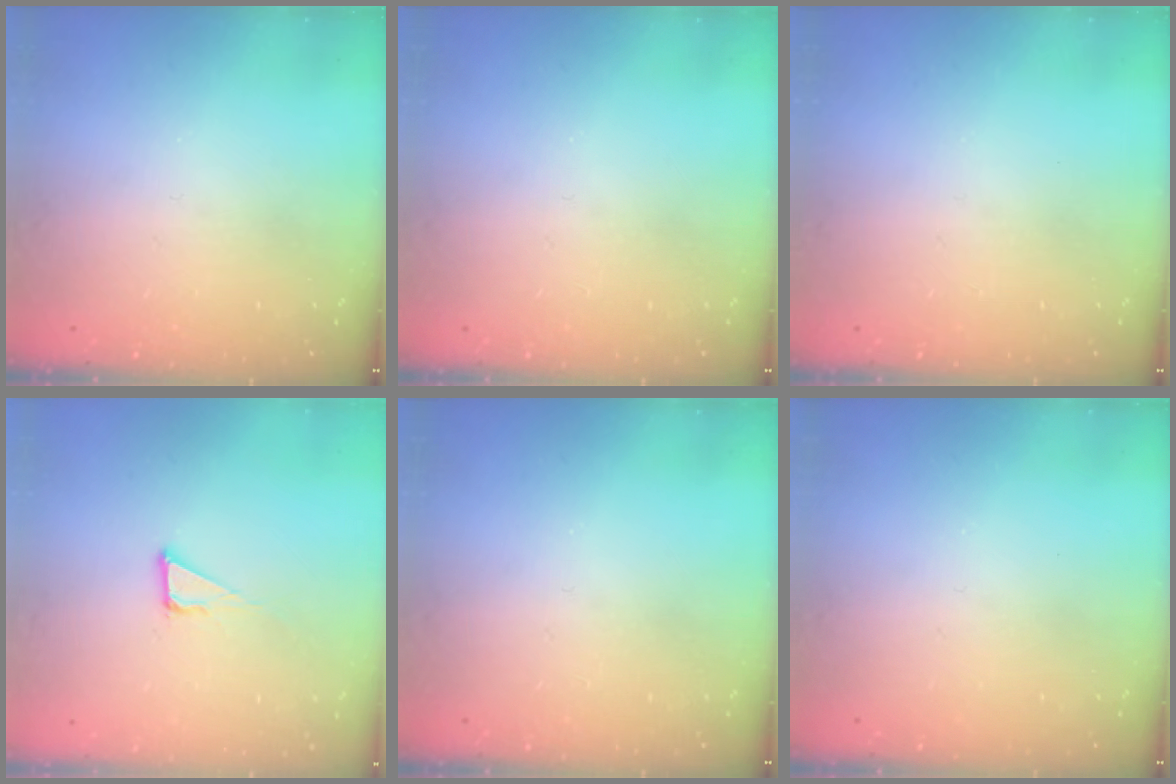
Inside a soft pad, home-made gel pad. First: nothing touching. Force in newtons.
{"total": 0.0}
{"total": 0.0}
{"total": 3.8, "press": 3.8, "slide": 0.0}
{"total": 0.0}
{"total": 0.0}